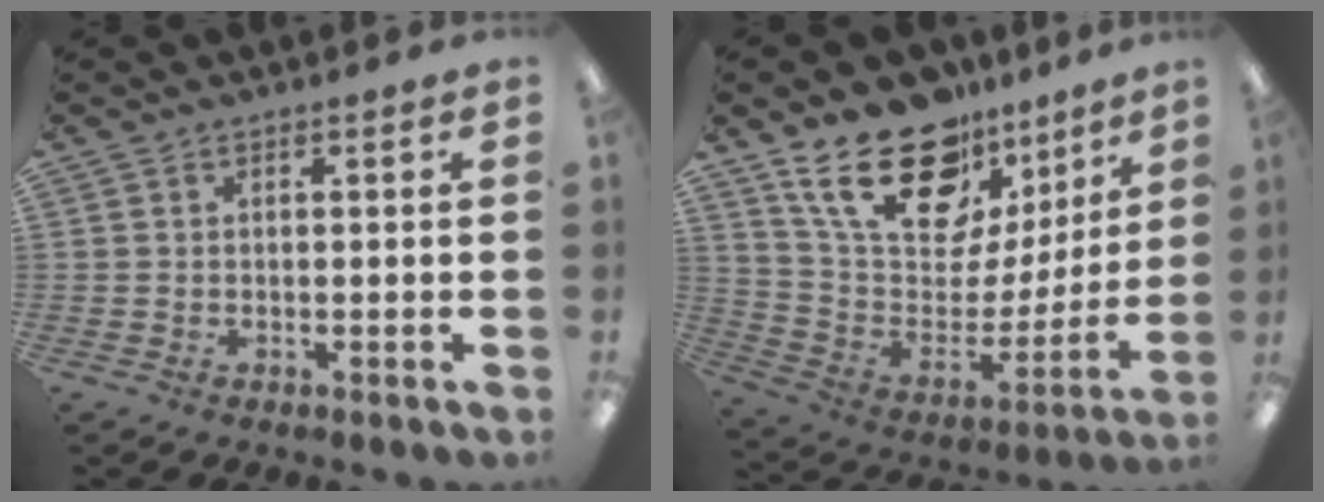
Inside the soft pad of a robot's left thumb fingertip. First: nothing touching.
{"total": 23.8, "force": [15.1, 12.6, 13.4], "torque": [-0.228, -0.086, 0.273]}